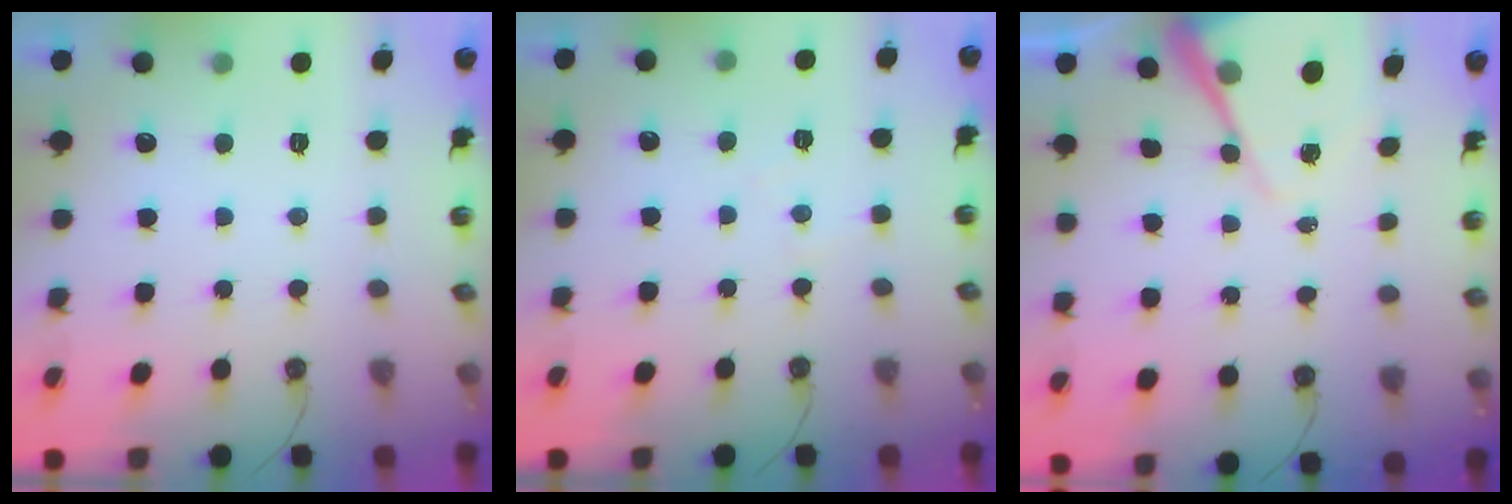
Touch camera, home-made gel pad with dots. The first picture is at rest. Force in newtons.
{"total": 3.0, "press": 3.0, "slide": 0.5}
{"total": 9.9, "press": 9.9, "slide": 0.9}